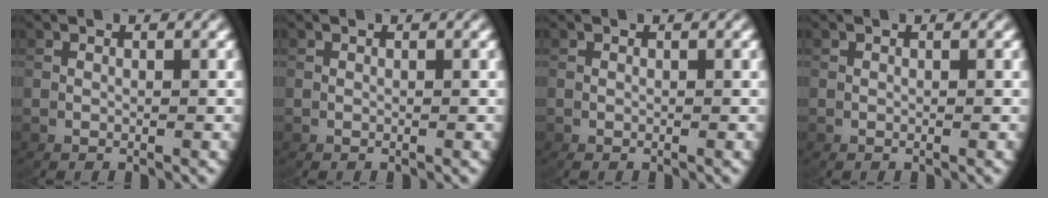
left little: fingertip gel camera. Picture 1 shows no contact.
{"total": 0.0}
{"total": 0.0}
{"total": 0.0}